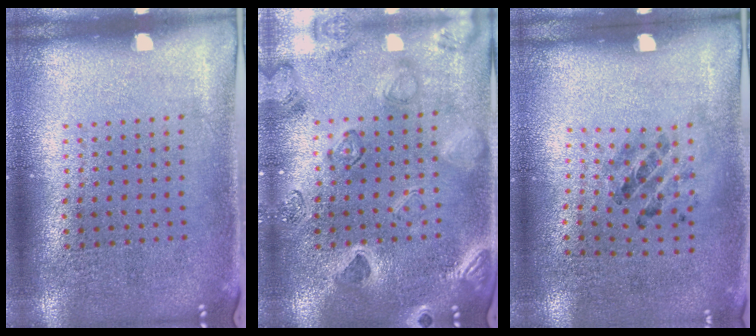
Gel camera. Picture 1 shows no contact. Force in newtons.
{"total": 2.5, "press": 2.4, "slide": 0.9}
{"total": 1.2, "press": 0.7, "slide": 1.0}